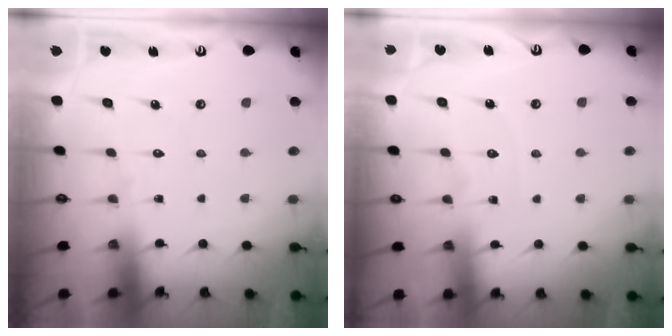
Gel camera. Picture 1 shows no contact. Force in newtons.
{"total": 3.4, "press": 3.4, "slide": 0.4}